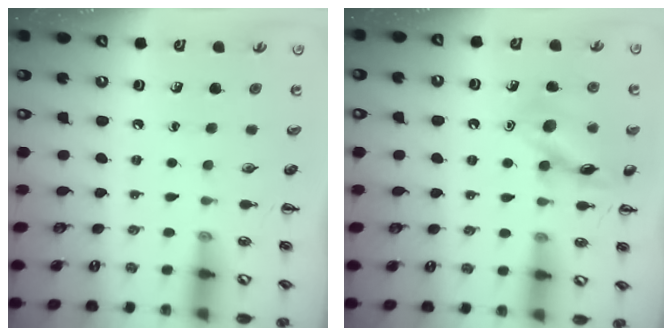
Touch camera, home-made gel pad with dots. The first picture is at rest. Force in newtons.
{"total": 13.4, "press": 13.4, "slide": 0.9}